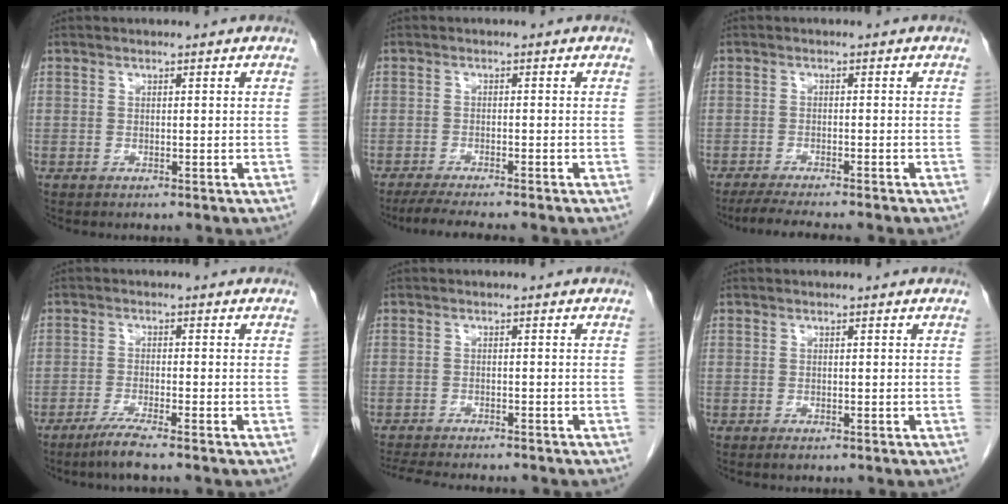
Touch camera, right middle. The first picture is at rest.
{"total": 6.0, "force": [-5.1, -0.2, 3.2], "torque": [-0.046, -0.016, -0.081]}
{"total": 6.5, "force": [-5.6, -0.2, 3.3], "torque": [-0.046, -0.017, -0.088]}
{"total": 3.7, "force": [-2.8, -0.6, 2.3], "torque": [-0.049, -0.009, -0.059]}
{"total": 9.8, "force": [-8.8, 1.3, 4.0], "torque": [-0.063, -0.017, -0.125]}
{"total": 0.6, "force": [-0.4, 0.2, 0.4], "torque": [-0.007, -0.001, -0.004]}